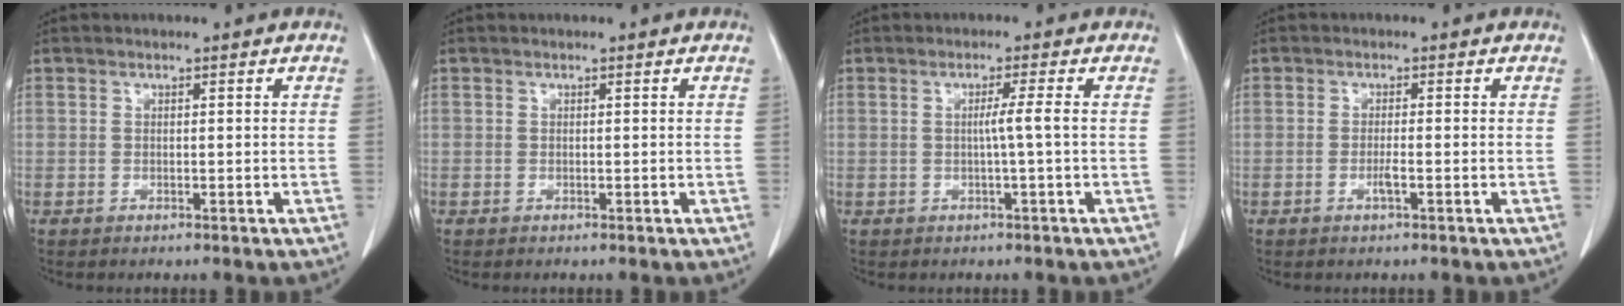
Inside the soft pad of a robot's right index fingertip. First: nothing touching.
{"total": 0.0}
{"total": 2.4, "force": [-0.2, -1.0, 2.2], "torque": [-0.037, -0.001, -0.002]}
{"total": 1.6, "force": [-0.7, 0.0, 1.5], "torque": [-0.030, 0.000, -0.012]}